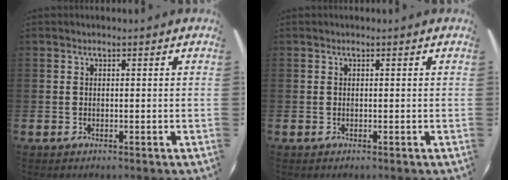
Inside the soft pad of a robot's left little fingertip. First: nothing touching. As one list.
[{"total": 0.0}]